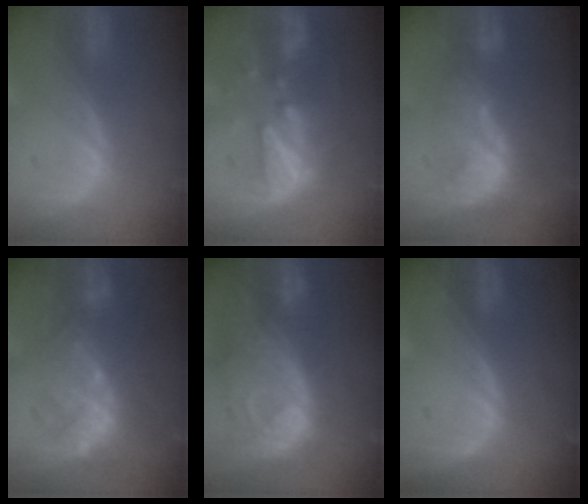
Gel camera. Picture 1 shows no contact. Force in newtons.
{"total": 9.0, "press": 8.4, "slide": 3.3}
{"total": 9.0, "press": 7.7, "slide": 4.6}
{"total": 9.1, "press": 8.7, "slide": 2.7}
{"total": 12.1, "press": 10.5, "slide": 6.1}
{"total": 0.0}